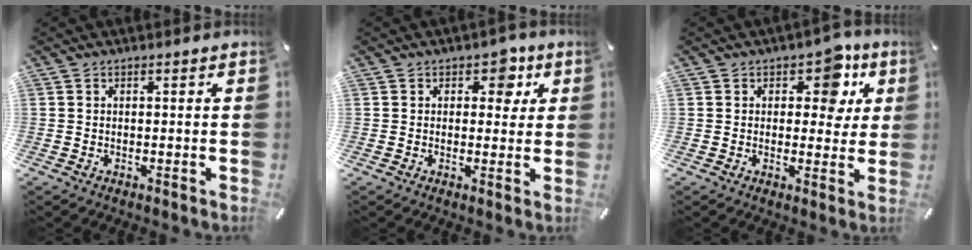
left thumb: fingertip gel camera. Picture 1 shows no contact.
{"total": 5.9, "force": [2.3, 4.1, 3.5], "torque": [-0.022, -0.008, 0.030]}
{"total": 9.0, "force": [4.0, 5.8, 5.6], "torque": [-0.044, -0.023, 0.058]}